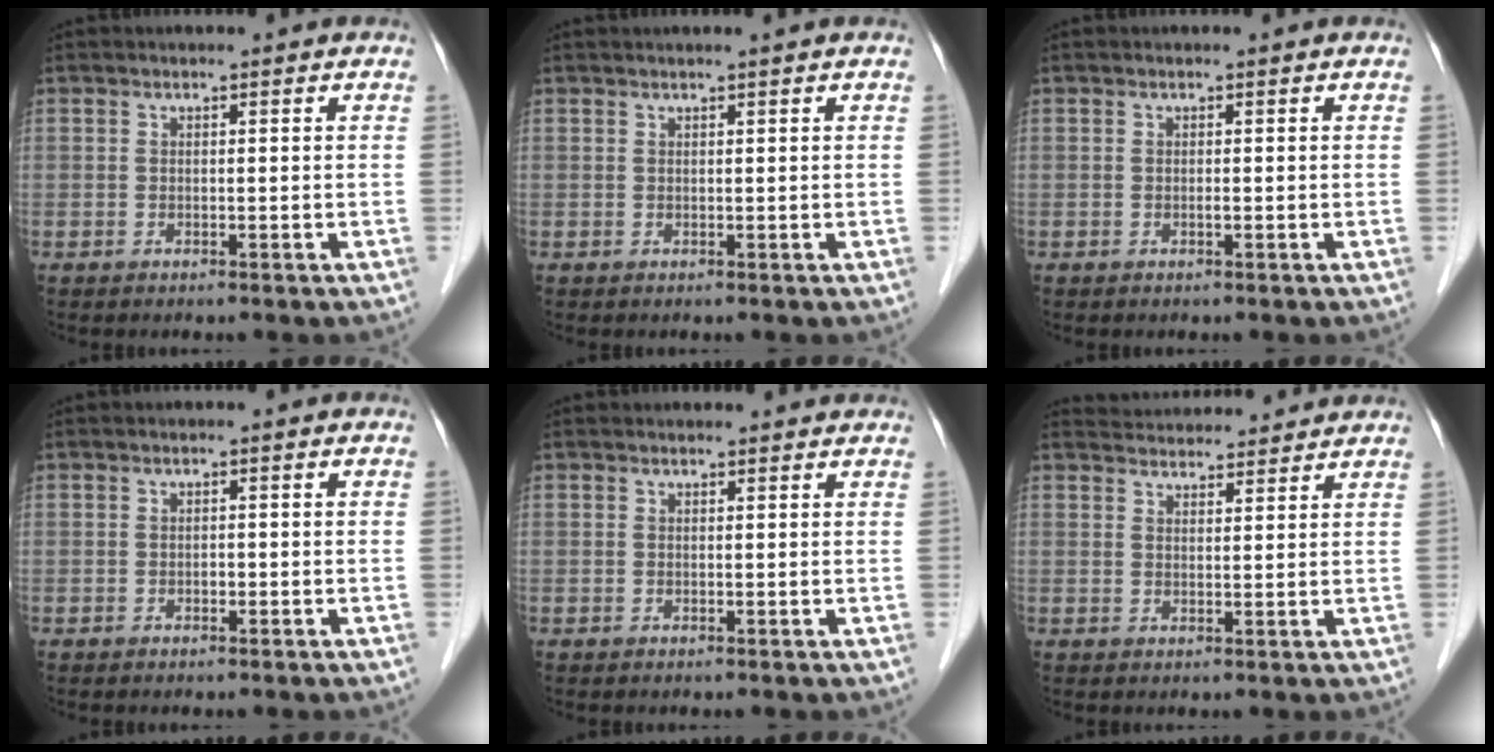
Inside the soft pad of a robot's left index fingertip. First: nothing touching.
{"total": 1.4, "force": [1.1, -0.4, 0.8], "torque": [-0.015, 0.008, 0.027]}
{"total": 0.0}
{"total": 0.5, "force": [-0.2, 0.3, 0.4], "torque": [-0.007, 0.002, -0.005]}
{"total": 3.6, "force": [3.5, 0.4, 0.7], "torque": [-0.014, 0.016, 0.036]}
{"total": 8.6, "force": [8.4, 1.1, 1.2], "torque": [-0.020, 0.027, 0.113]}